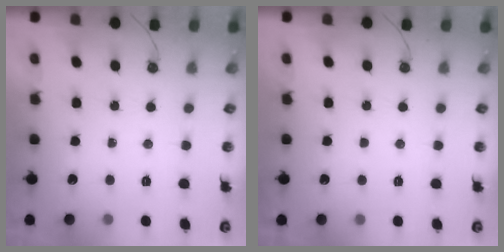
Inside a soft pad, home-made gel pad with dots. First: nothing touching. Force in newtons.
{"total": 0.0}